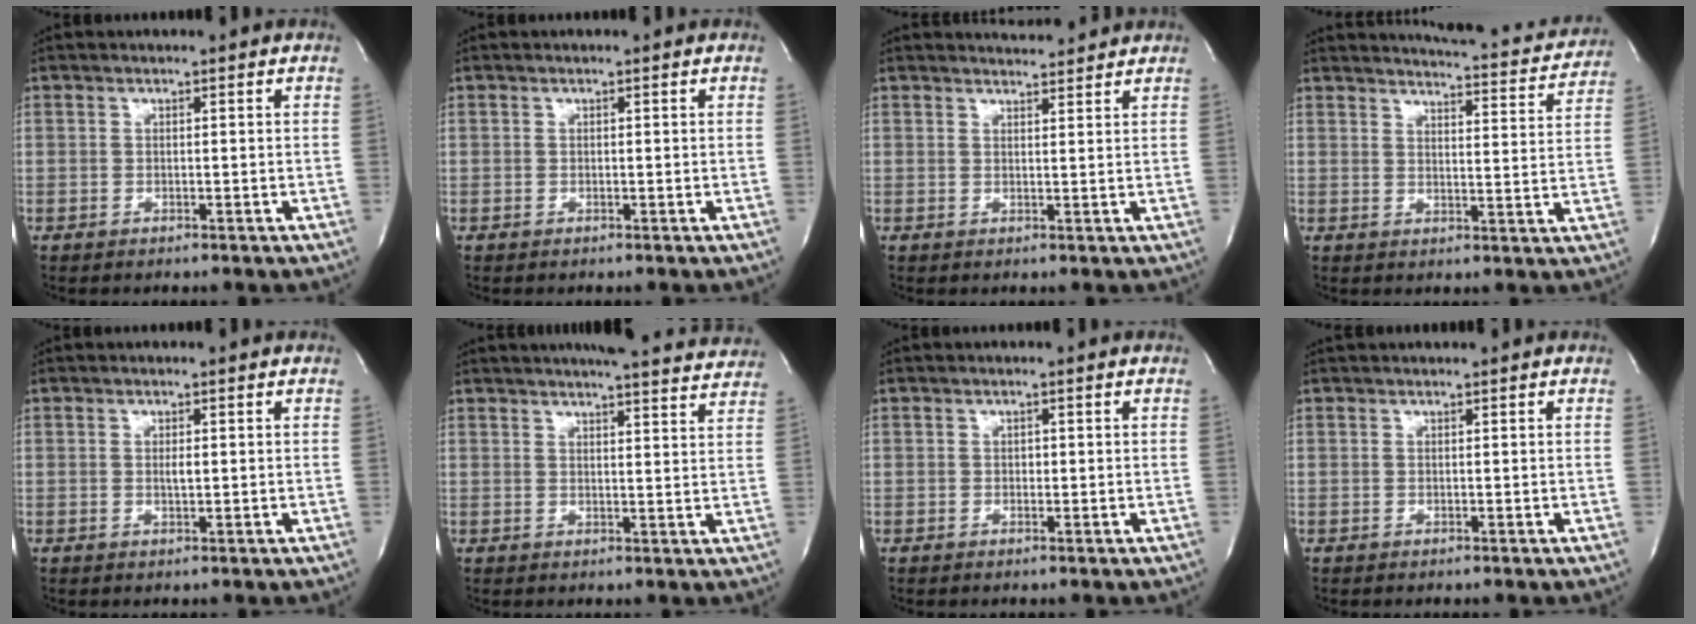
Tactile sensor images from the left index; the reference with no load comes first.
{"total": 0.0}
{"total": 4.0, "force": [3.9, 0.2, 0.5], "torque": [-0.018, 0.008, 0.053]}
{"total": 14.2, "force": [13.7, 1.7, 3.2], "torque": [-0.035, -0.041, 0.148]}
{"total": 1.3, "force": [0.0, 0.3, 1.2], "torque": [-0.023, -0.002, 0.000]}
{"total": 17.2, "force": [15.9, 1.8, 6.1], "torque": [-0.084, -0.007, 0.187]}
{"total": 0.7, "force": [-0.2, 0.5, 0.5], "torque": [-0.005, 0.000, -0.004]}
{"total": 1.2, "force": [1.1, 0.0, 0.4], "torque": [-0.005, 0.021, 0.020]}